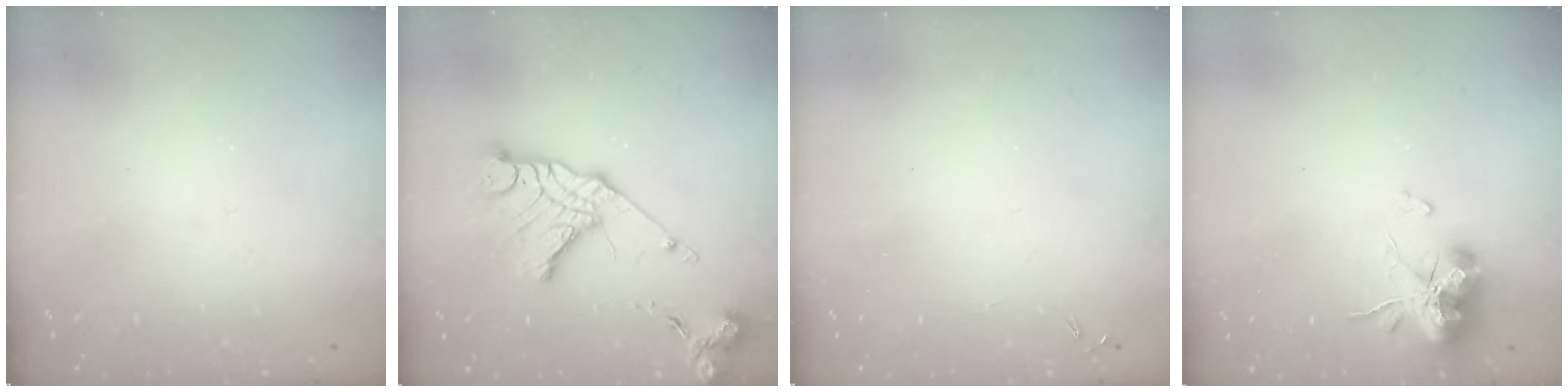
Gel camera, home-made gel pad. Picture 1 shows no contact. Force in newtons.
{"total": 15.7, "press": 15.6, "slide": 1.8}
{"total": 0.0}
{"total": 15.1, "press": 15.0, "slide": 1.0}